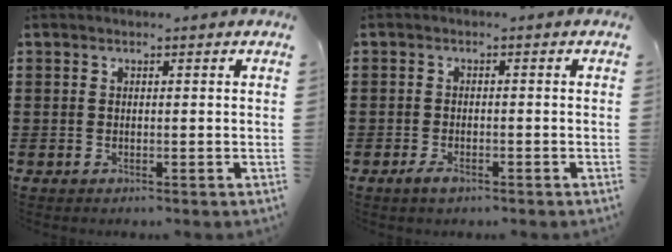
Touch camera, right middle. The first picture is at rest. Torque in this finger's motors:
{"motor_torque": [2.14, 0.00, 0.06, 0.05]}